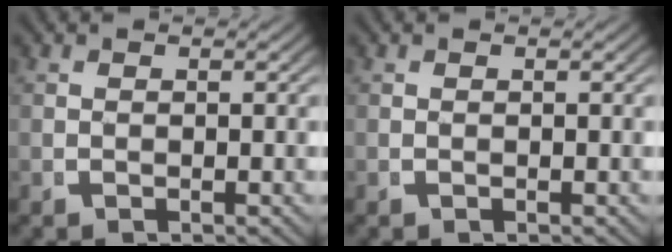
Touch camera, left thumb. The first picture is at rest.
{"total": 0.0}